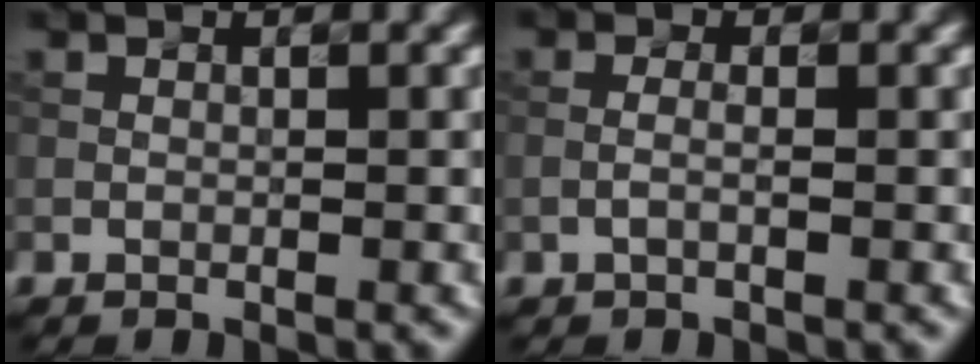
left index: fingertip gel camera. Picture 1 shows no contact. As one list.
[{"total": 0.7, "force": [-0.3, 0.1, 0.6], "torque": [-0.015, 0.005, -0.007]}]